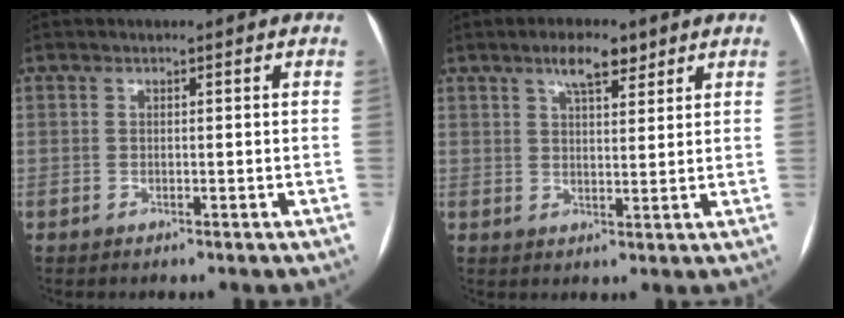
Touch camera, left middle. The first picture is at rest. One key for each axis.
{"total": 5.0, "fx": 3.3, "fy": 1.7, "fz": 3.3, "tx": -0.058, "ty": 0.008, "tz": 0.055}